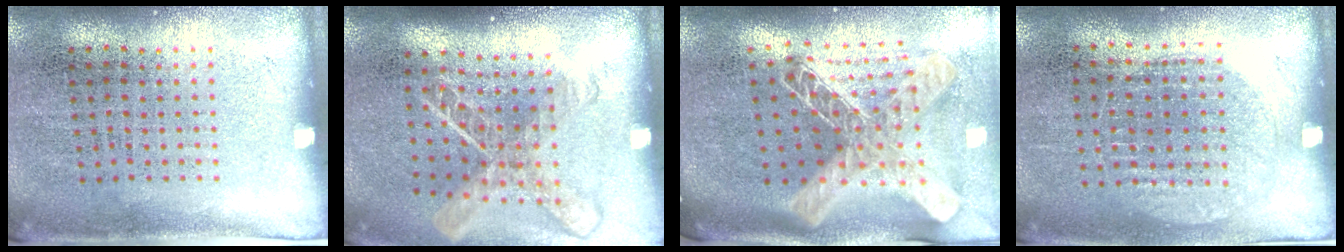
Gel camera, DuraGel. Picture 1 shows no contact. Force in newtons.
{"total": 1.8, "press": 1.4, "slide": 1.2}
{"total": 2.7, "press": 1.9, "slide": 1.9}
{"total": 0.9, "press": 0.9, "slide": 0.2}